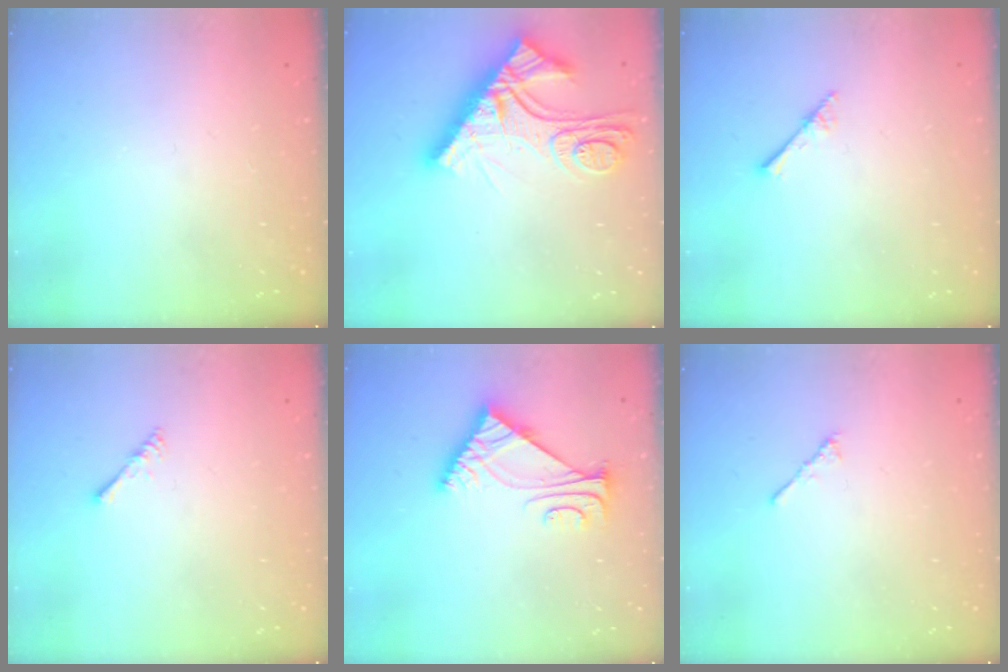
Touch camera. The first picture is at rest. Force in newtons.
{"total": 15.8, "press": 15.8, "slide": 0.6}
{"total": 2.3, "press": 2.3, "slide": 0.2}
{"total": 1.6, "press": 1.6, "slide": 0.4}
{"total": 6.6, "press": 6.6, "slide": 1.0}
{"total": 2.3, "press": 2.2, "slide": 0.6}